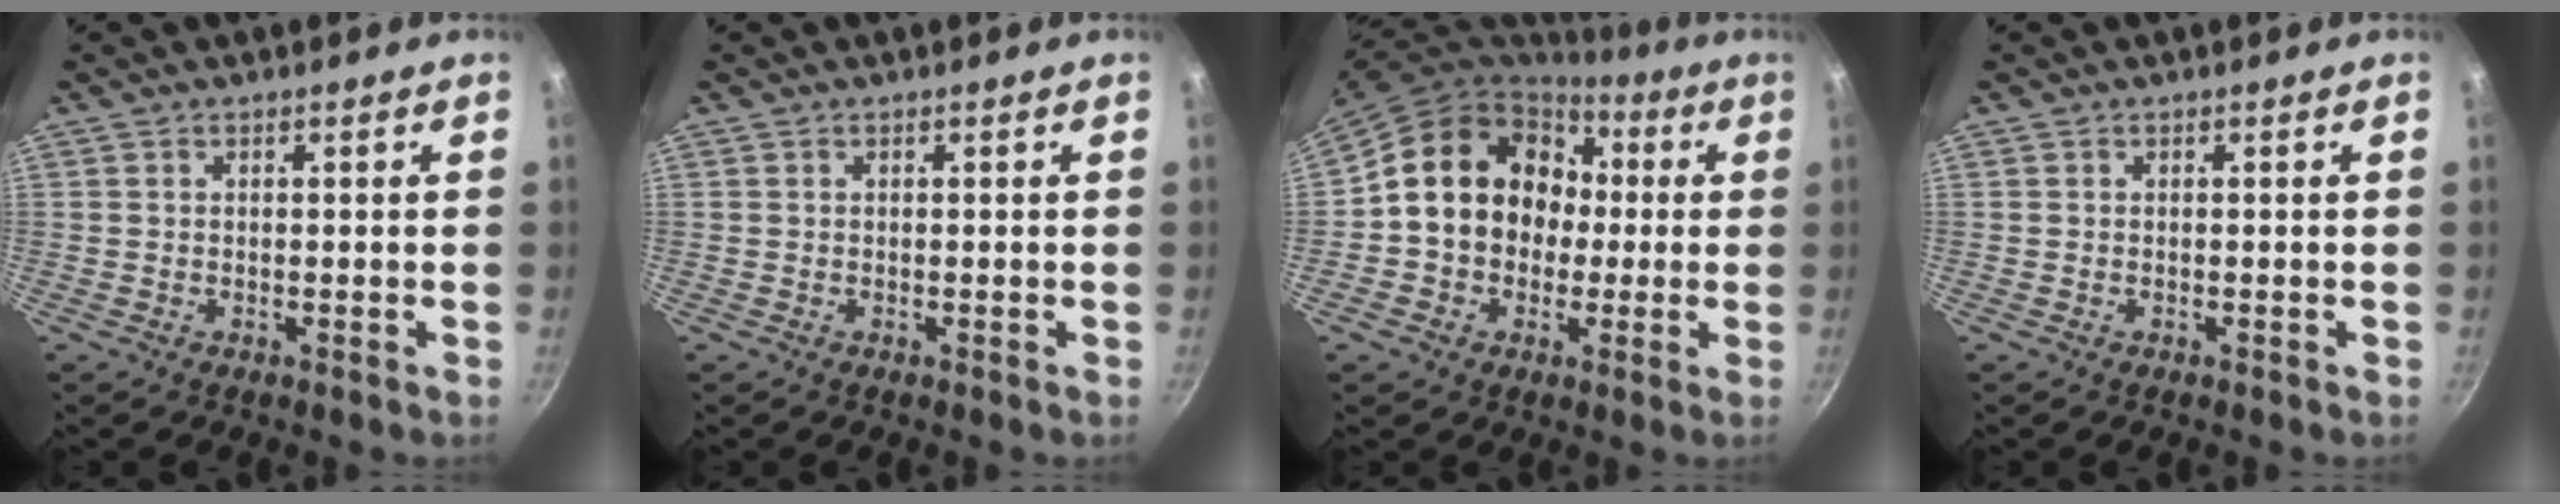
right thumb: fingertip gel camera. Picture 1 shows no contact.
{"total": 0.0}
{"total": 17.5, "force": [1.1, 14.7, 9.3], "torque": [-0.127, 0.046, 0.011]}
{"total": 0.0}